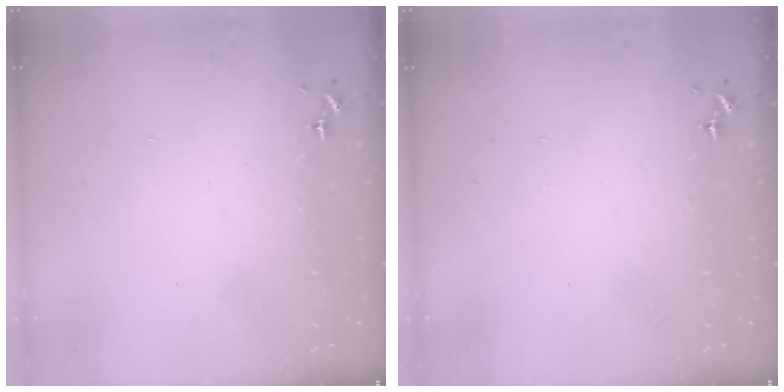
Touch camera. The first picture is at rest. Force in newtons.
{"total": 0.0}